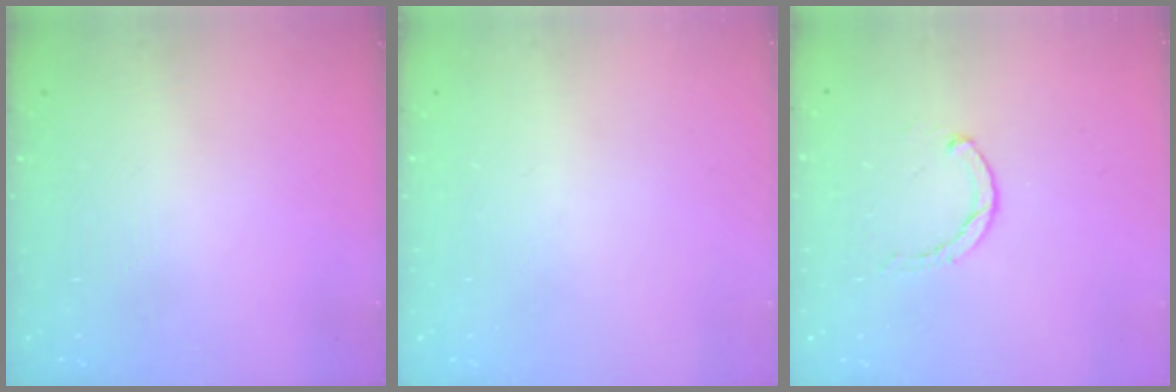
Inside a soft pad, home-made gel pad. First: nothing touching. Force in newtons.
{"total": 0.0}
{"total": 0.6, "press": 0.6, "slide": 0.2}